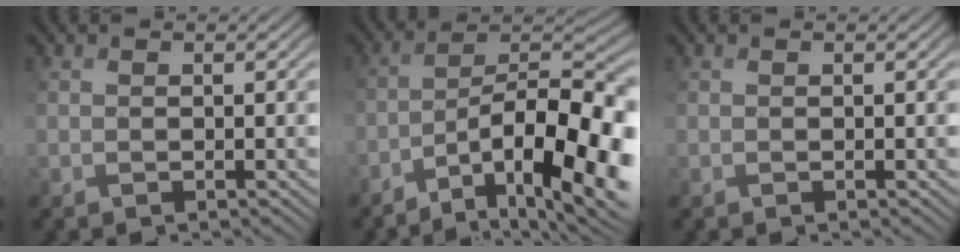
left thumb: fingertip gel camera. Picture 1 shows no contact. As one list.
[{"total": 15.5, "force": [-8.6, 5.9, 11.5], "torque": [-0.191, -0.008, -0.128]}, {"total": 0.0}]